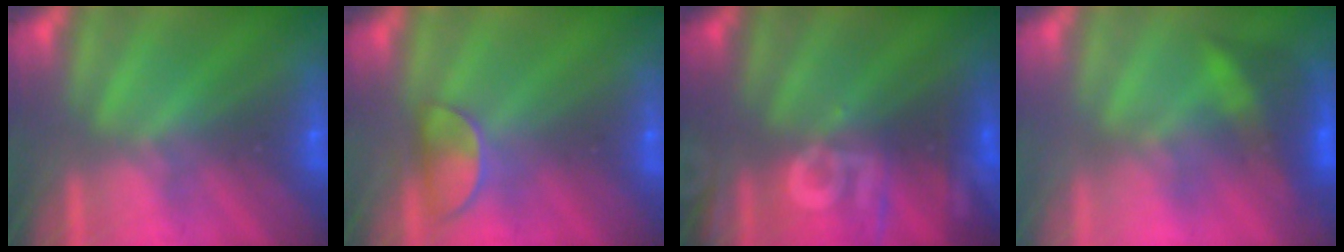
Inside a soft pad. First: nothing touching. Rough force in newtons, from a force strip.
{"total": 2.5}
{"total": 2.6}
{"total": 3.2}